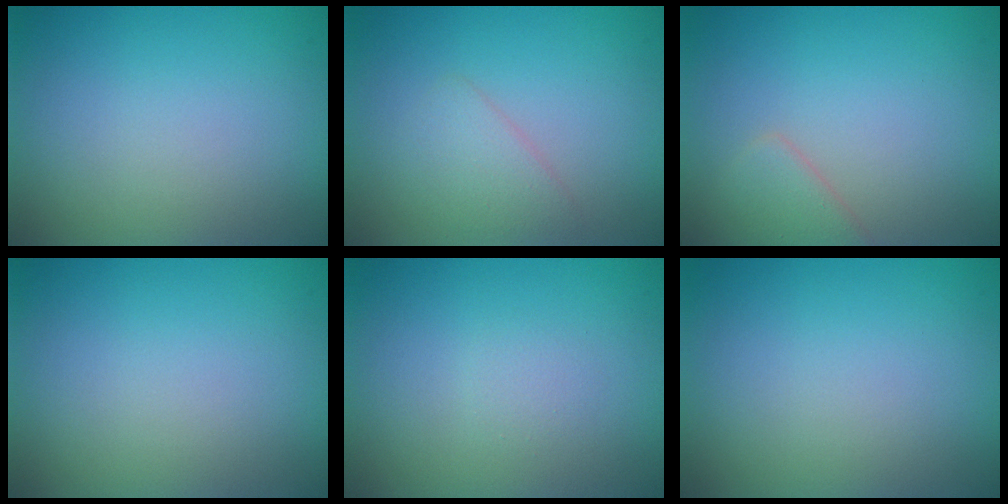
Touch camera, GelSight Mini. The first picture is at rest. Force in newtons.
{"total": 1.9, "press": 1.8, "slide": 0.1}
{"total": 1.9, "press": 1.9, "slide": 0.2}
{"total": 0.0}
{"total": 0.7, "press": 0.7, "slide": 0.0}
{"total": 0.0}